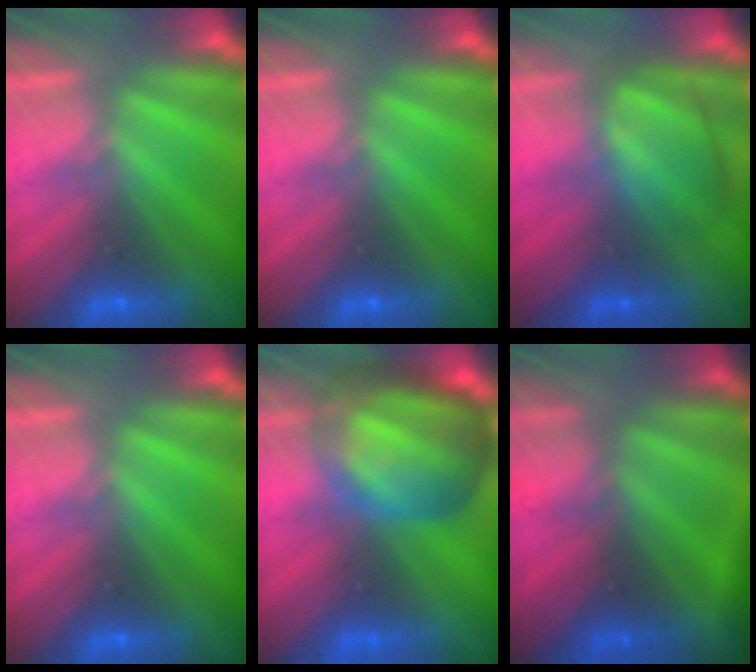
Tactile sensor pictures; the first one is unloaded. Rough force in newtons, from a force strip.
{"total": 0.0}
{"total": 2.9}
{"total": 0.0}
{"total": 7.0}
{"total": 8.1}